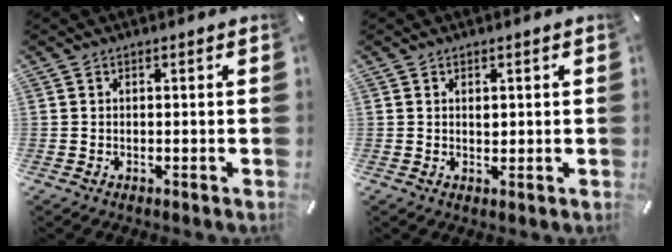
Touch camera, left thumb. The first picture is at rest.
{"total": 1.1, "force": [0.3, 0.8, 0.7], "torque": [-0.008, -0.003, 0.006]}